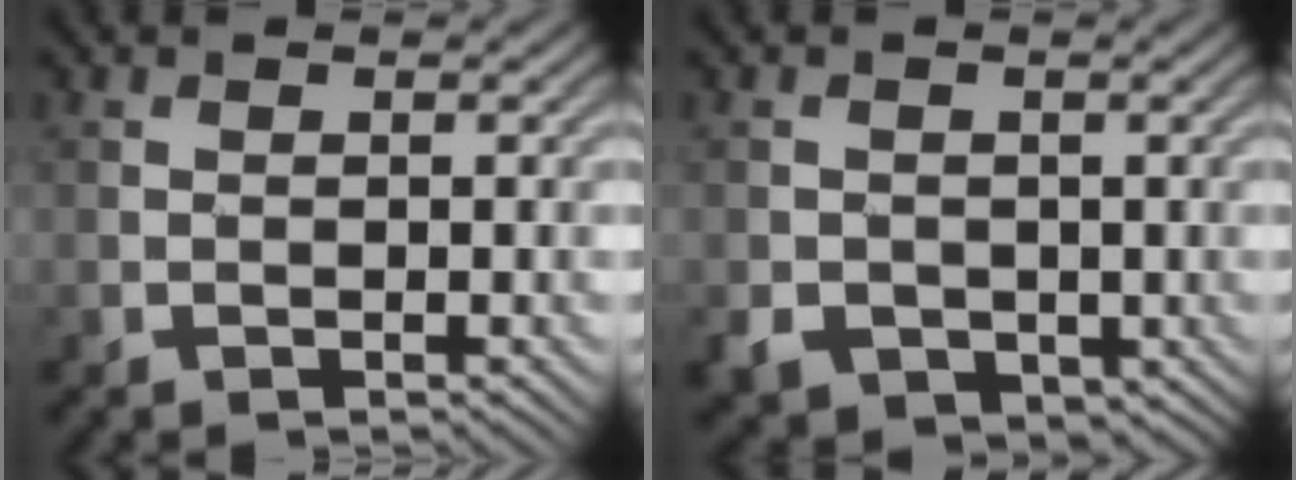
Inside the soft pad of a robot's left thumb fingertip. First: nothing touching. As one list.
[{"total": 3.6, "force": [-0.9, 3.1, 1.5], "torque": [-0.044, -0.013, -0.017]}]